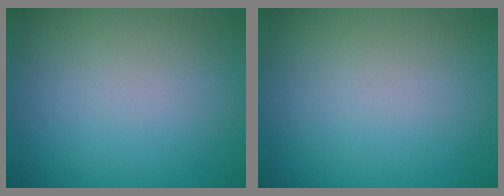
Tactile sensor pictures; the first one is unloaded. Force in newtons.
{"total": 0.0}